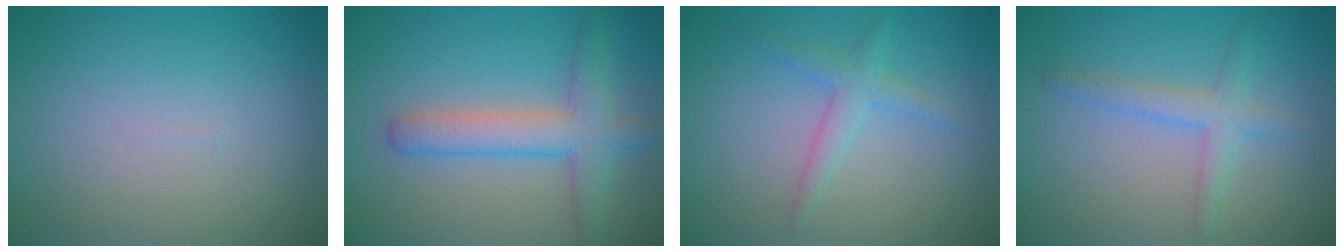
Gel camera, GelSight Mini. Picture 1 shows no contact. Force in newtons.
{"total": 4.5, "press": 4.5, "slide": 0.2}
{"total": 2.0, "press": 2.0, "slide": 0.1}
{"total": 2.4, "press": 2.4, "slide": 0.2}